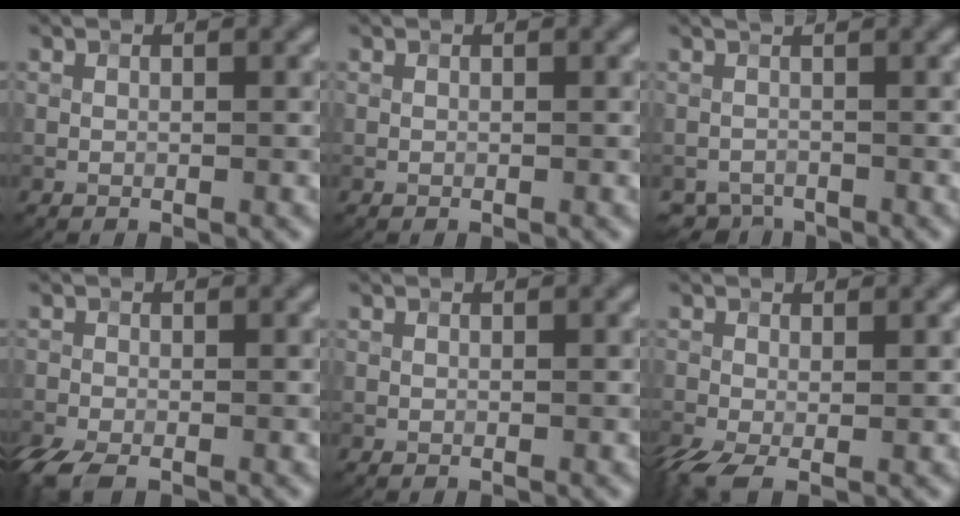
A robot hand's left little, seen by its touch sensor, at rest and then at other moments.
{"total": 0.0}
{"total": 1.2, "force": [-1.0, 0.6, 0.1], "torque": [-0.001, -0.008, -0.018]}
{"total": 4.6, "force": [-3.1, 2.2, 2.6], "torque": [-0.062, -0.017, -0.063]}
{"total": 0.0}
{"total": 3.5, "force": [-1.6, 1.8, 2.5], "torque": [-0.073, -0.013, -0.033]}